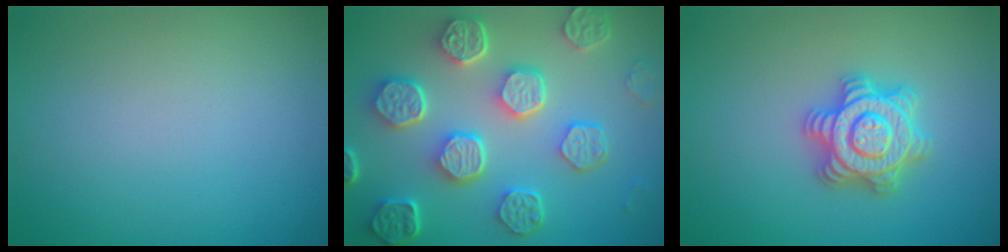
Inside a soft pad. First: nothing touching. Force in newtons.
{"total": 8.2, "press": 6.2, "slide": 5.4}
{"total": 4.8, "press": 4.8, "slide": 0.7}